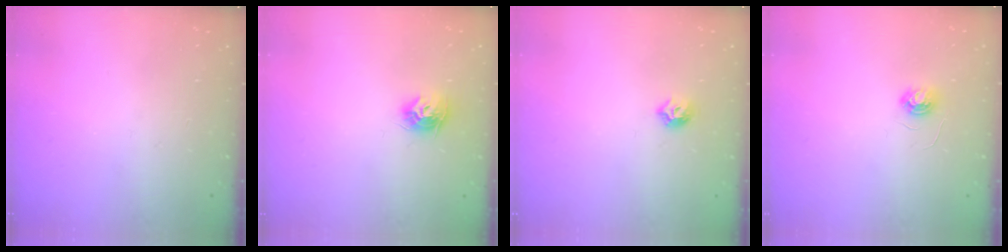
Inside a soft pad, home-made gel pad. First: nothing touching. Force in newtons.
{"total": 8.7, "press": 8.7, "slide": 0.3}
{"total": 6.4, "press": 6.3, "slide": 0.9}
{"total": 4.0, "press": 4.0, "slide": 0.3}